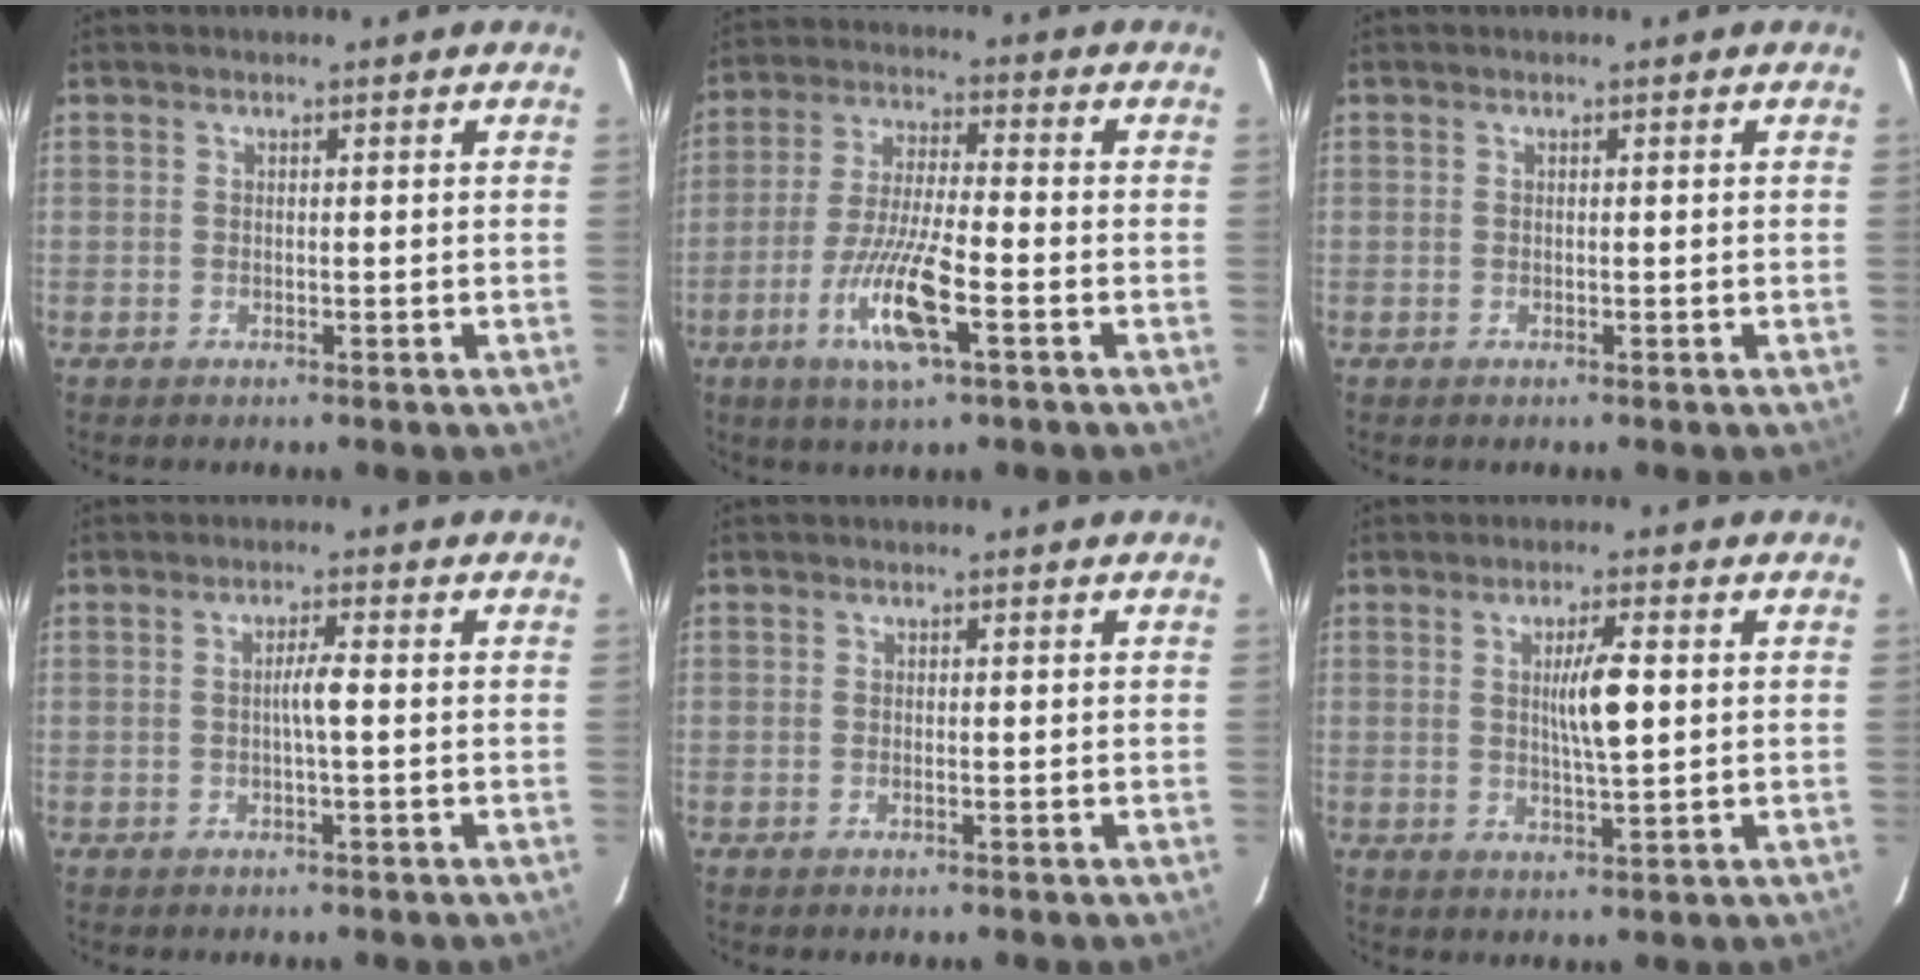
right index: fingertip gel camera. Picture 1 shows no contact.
{"total": 11.1, "force": [-4.5, 1.2, 10.1], "torque": [-0.196, -0.016, -0.084]}
{"total": 0.0}
{"total": 2.4, "force": [-0.2, -0.2, 2.3], "torque": [-0.040, 0.001, -0.004]}
{"total": 0.0}
{"total": 5.4, "force": [0.8, 0.3, 5.3], "torque": [-0.092, -0.002, 0.015]}